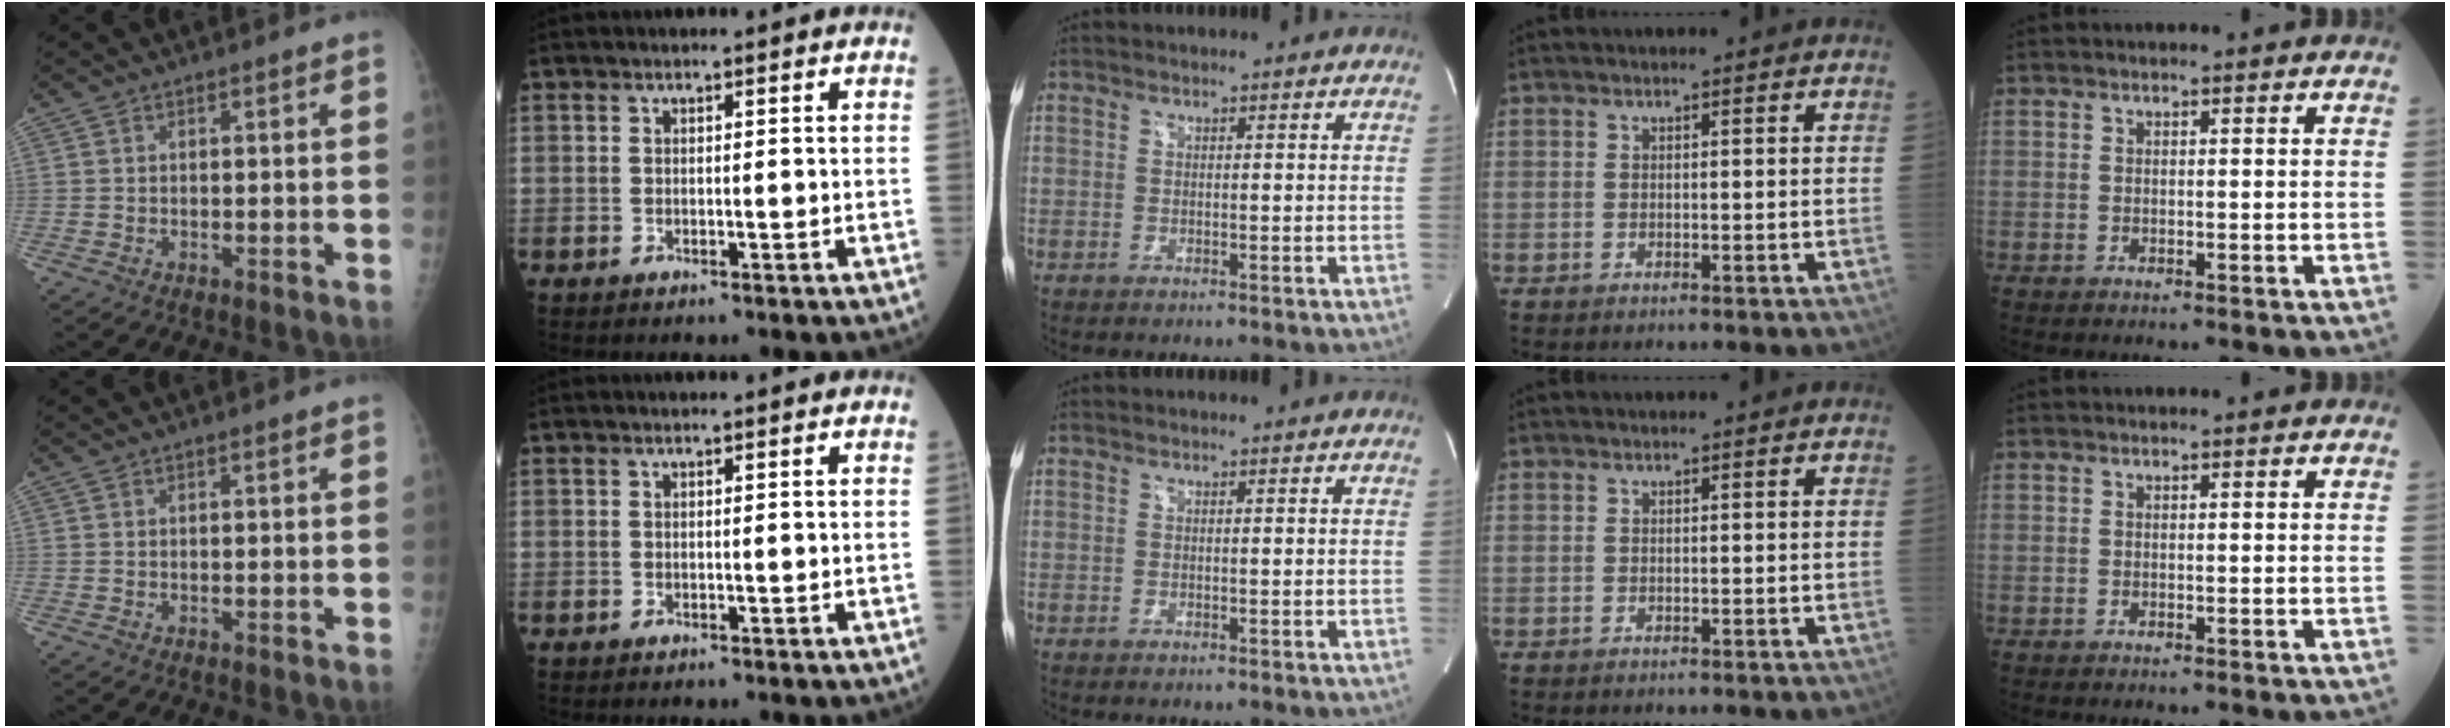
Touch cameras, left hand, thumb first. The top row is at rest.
{}